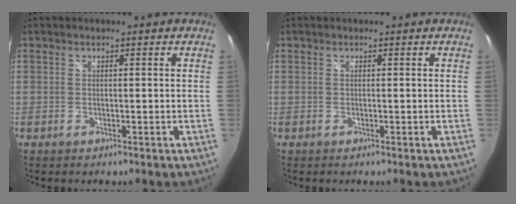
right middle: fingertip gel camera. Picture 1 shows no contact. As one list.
[{"total": 0.0}]